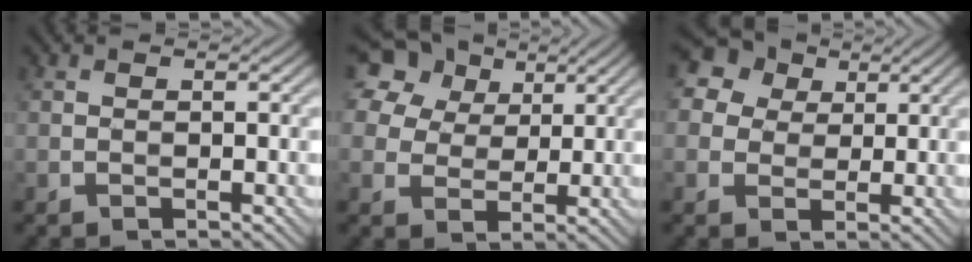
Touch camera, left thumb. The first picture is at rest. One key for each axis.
{"total": 14.5, "fx": 7.9, "fy": 10.1, "fz": 6.7, "tx": -0.196, "ty": 0.042, "tz": 0.159}
{"total": 11.4, "fx": 5.5, "fy": 8.9, "fz": 4.6, "tx": -0.154, "ty": 0.031, "tz": 0.094}